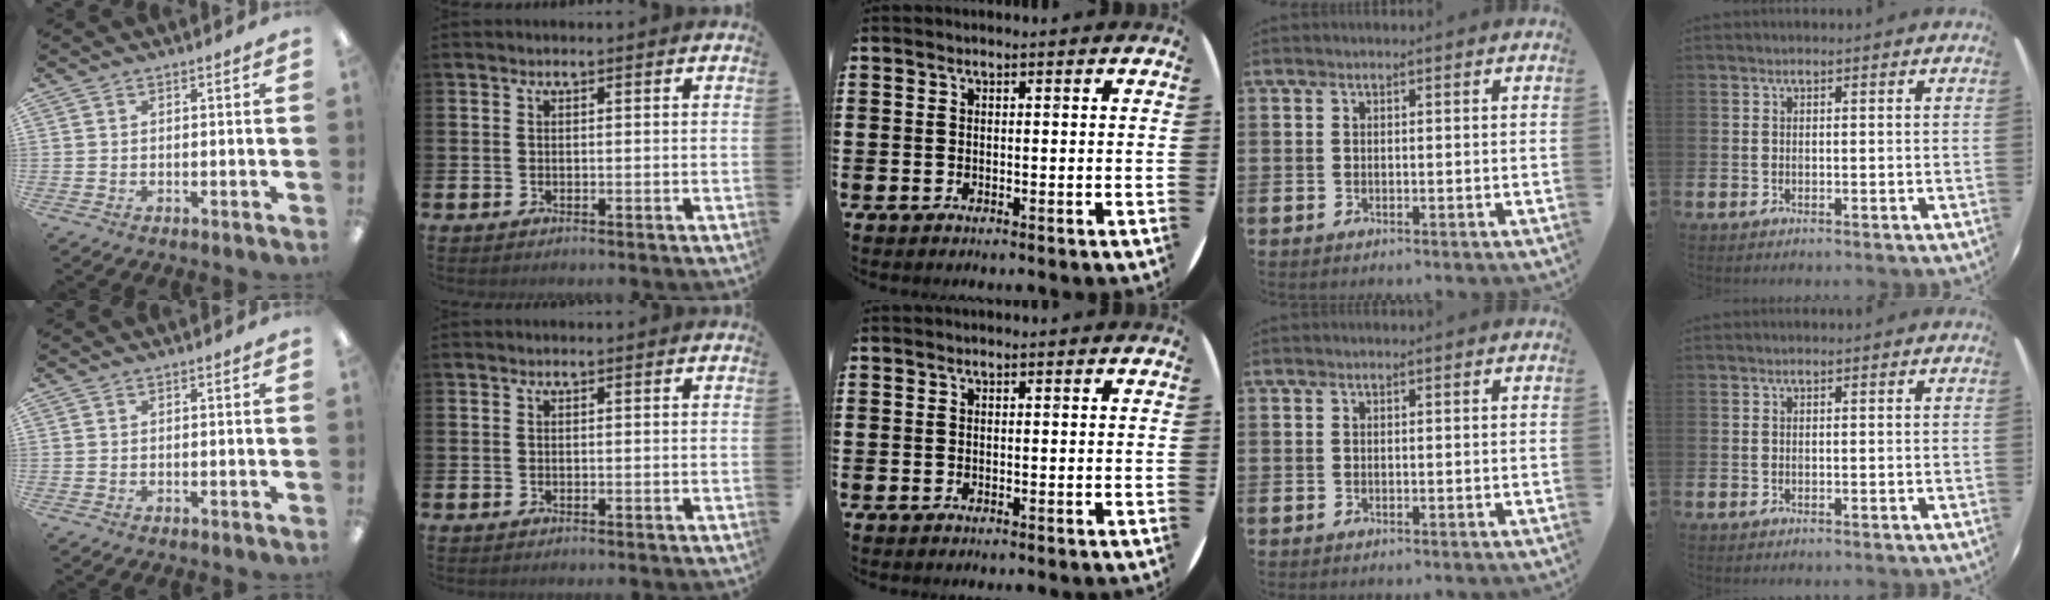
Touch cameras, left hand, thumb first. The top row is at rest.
{}